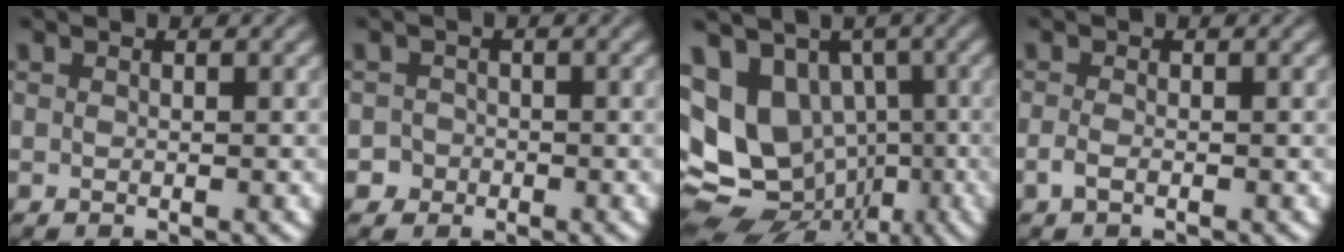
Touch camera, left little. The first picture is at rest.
{"total": 2.5, "force": [-1.2, 2.2, 0.1], "torque": [0.026, 0.010, -0.027]}
{"total": 12.8, "force": [-0.1, 10.3, 7.6], "torque": [-0.142, -0.016, 0.016]}
{"total": 1.2, "force": [-0.6, 0.4, 0.9], "torque": [-0.023, 0.003, -0.013]}